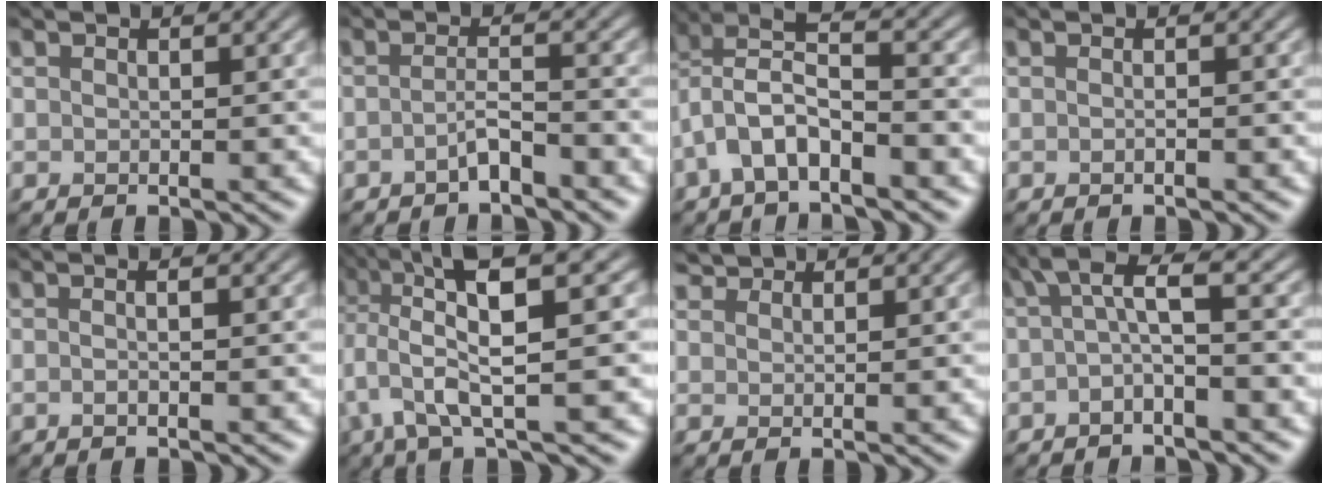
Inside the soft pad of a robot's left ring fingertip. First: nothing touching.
{"total": 1.8, "force": [-1.2, 0.3, 1.3], "torque": [-0.024, 0.006, -0.029]}
{"total": 5.1, "force": [-1.5, 2.3, 4.3], "torque": [-0.088, 0.018, -0.035]}
{"total": 0.5, "force": [-0.3, 0.1, 0.5], "torque": [-0.007, -0.001, -0.007]}
{"total": 2.2, "force": [0.4, 1.0, 1.9], "torque": [-0.008, -0.006, -0.024]}
{"total": 8.4, "force": [2.7, 1.8, 7.7], "torque": [-0.150, 0.015, 0.044]}
{"total": 1.9, "force": [1.8, 0.6, 0.3], "torque": [-0.010, 0.003, 0.030]}
{"total": 3.3, "force": [0.1, 0.7, 3.2], "torque": [-0.058, 0.015, -0.005]}